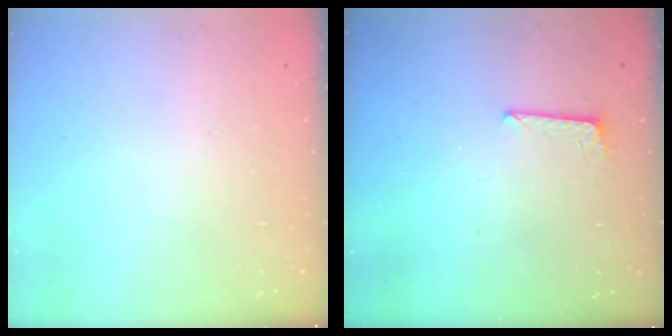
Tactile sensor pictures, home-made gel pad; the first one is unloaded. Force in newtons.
{"total": 5.1, "press": 5.0, "slide": 0.4}